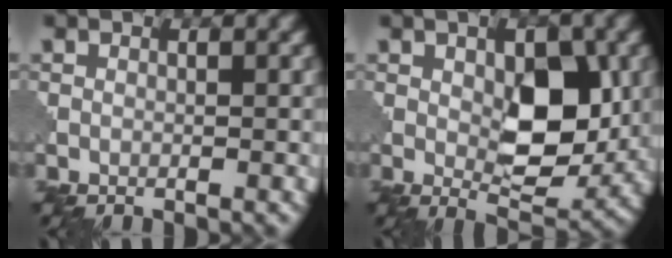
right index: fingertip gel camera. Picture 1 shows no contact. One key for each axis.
{"total": 6.8, "fx": 1.0, "fy": 3.4, "fz": 5.8, "tx": -0.083, "ty": -0.009, "tz": 0.025}